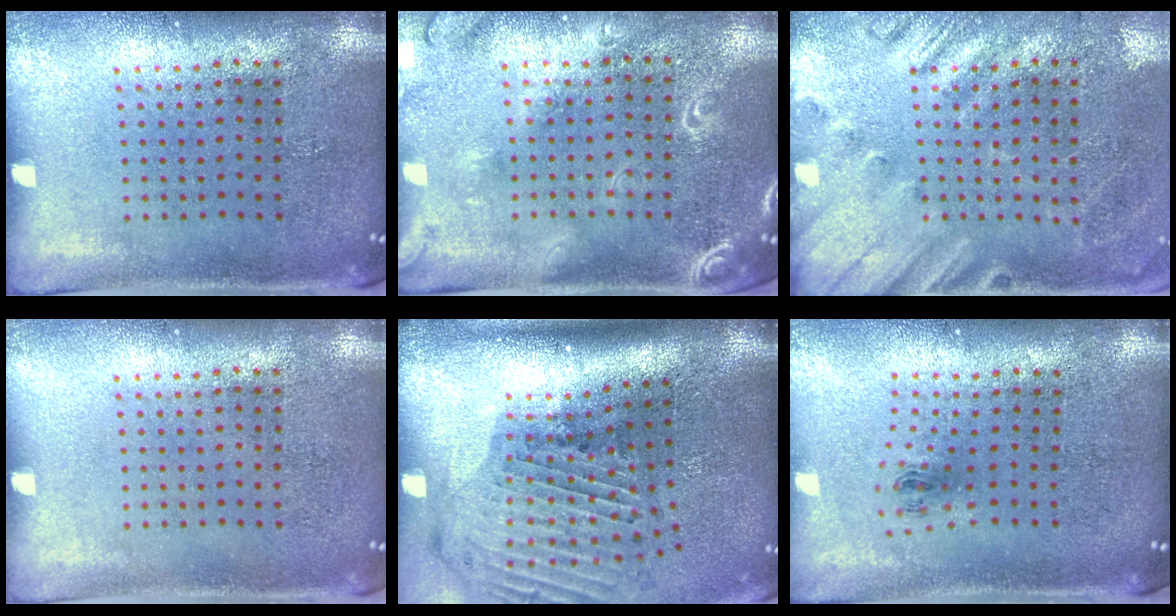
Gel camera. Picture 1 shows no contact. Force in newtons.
{"total": 2.1, "press": 1.9, "slide": 0.7}
{"total": 2.6, "press": 2.0, "slide": 1.6}
{"total": 0.0}
{"total": 3.0, "press": 2.2, "slide": 2.0}
{"total": 1.0, "press": 0.4, "slide": 0.9}